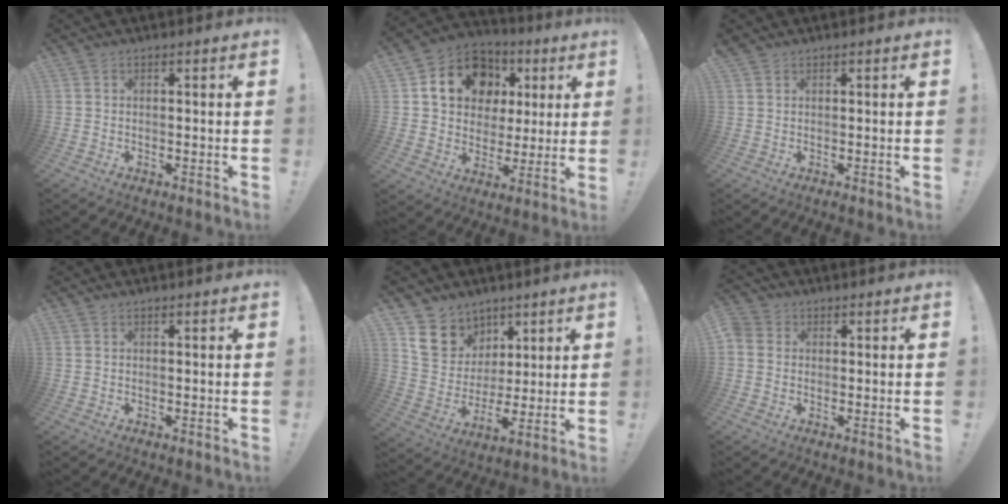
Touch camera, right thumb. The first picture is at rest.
{"total": 16.8, "force": [6.5, 13.2, 8.0], "torque": [-0.115, -0.019, 0.136]}
{"total": 0.6, "force": [0.5, 0.2, 0.1], "torque": [-0.003, -0.001, 0.010]}
{"total": 0.0}
{"total": 12.3, "force": [6.6, 9.9, 3.3], "torque": [-0.052, -0.045, 0.136]}
{"total": 3.3, "force": [0.5, 3.0, 1.4], "torque": [-0.039, 0.007, 0.010]}